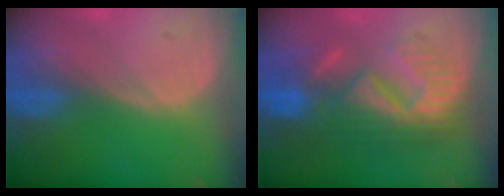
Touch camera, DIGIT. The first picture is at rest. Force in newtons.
{"total": 10.1, "press": 9.4, "slide": 3.5}